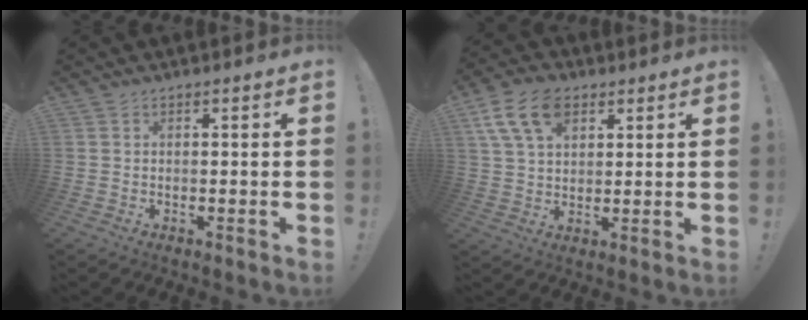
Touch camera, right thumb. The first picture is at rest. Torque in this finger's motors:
{"motor_torque": [-0.65, 1.00, 0.14, 0.22, 0.38]}